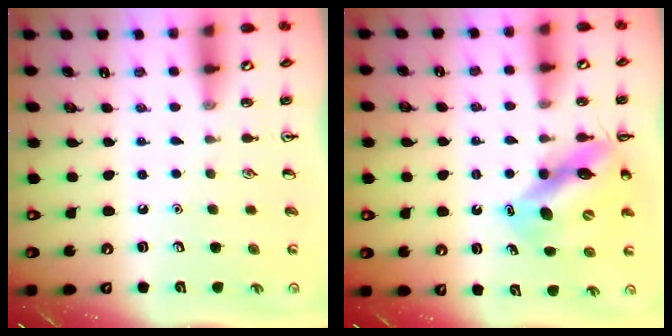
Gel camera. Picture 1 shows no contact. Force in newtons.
{"total": 11.8, "press": 11.3, "slide": 3.3}